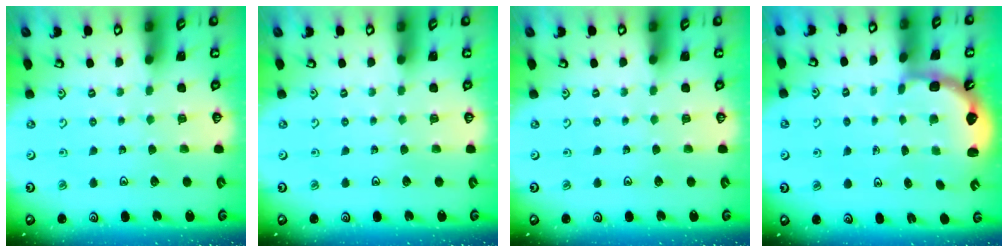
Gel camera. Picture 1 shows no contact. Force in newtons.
{"total": 0.0}
{"total": 0.0}
{"total": 2.4, "press": 2.0, "slide": 1.3}